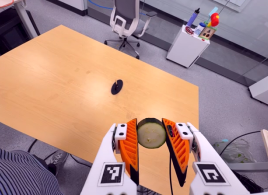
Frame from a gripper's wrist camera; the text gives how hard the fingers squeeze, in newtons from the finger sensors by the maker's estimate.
{"total": 9.3, "left": 8.8, "right": 9.8}